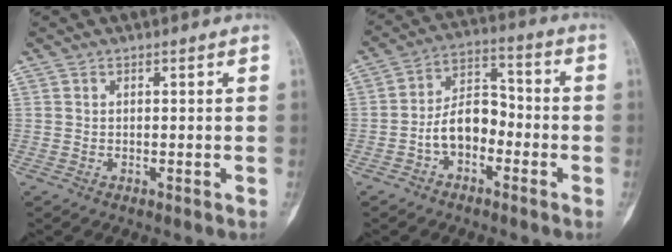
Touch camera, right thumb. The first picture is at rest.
{"total": 8.8, "force": [-3.1, 5.6, 6.0], "torque": [-0.083, 0.045, -0.068]}